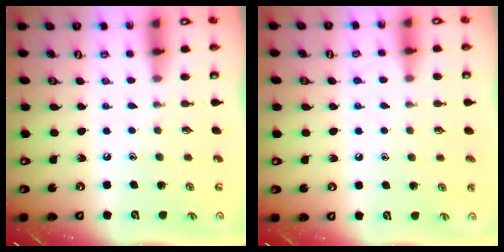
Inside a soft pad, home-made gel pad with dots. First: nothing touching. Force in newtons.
{"total": 5.9, "press": 5.8, "slide": 0.6}